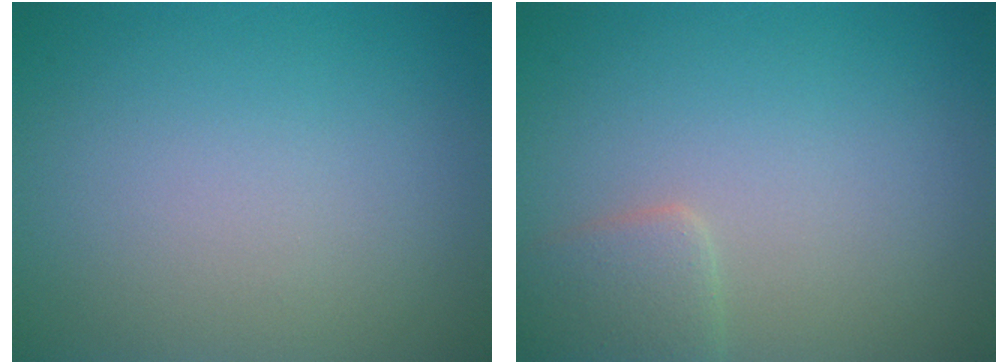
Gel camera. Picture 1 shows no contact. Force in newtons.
{"total": 2.1, "press": 2.0, "slide": 0.2}